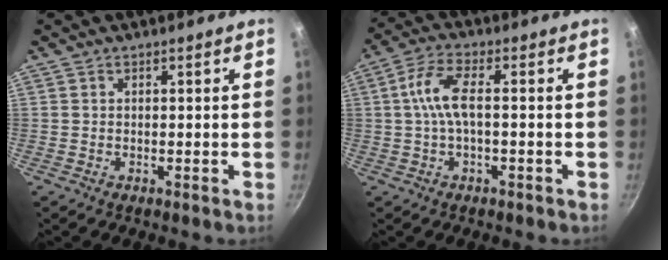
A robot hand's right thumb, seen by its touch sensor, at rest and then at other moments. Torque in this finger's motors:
{"motor_torque": [0.74, 0.64, 1.96, -0.77, 0.71]}